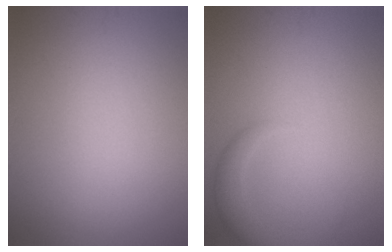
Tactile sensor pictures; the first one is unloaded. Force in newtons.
{"total": 2.8, "press": 2.8, "slide": 0.2}